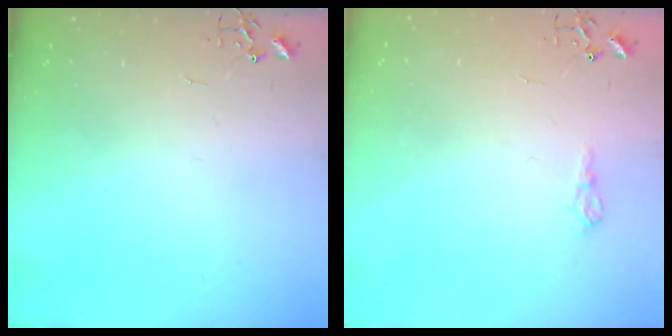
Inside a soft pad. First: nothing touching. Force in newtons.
{"total": 6.1, "press": 6.1, "slide": 0.7}